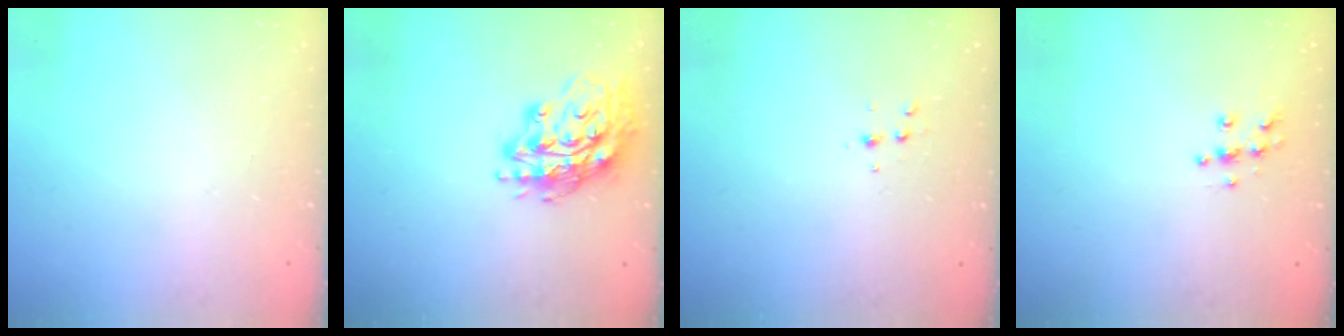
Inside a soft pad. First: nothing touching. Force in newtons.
{"total": 16.9, "press": 16.8, "slide": 1.5}
{"total": 4.1, "press": 4.0, "slide": 1.1}
{"total": 6.4, "press": 6.4, "slide": 0.3}